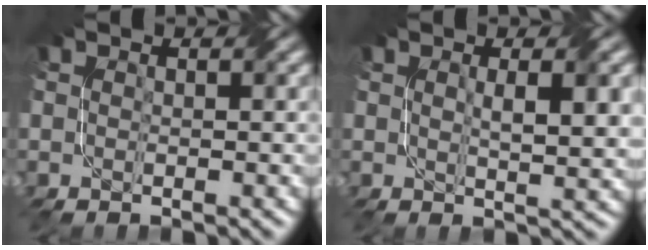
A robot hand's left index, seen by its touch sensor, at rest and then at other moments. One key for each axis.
{"total": 4.1, "fx": 1.0, "fy": 0.9, "fz": 3.9, "tx": -0.063, "ty": 0.002, "tz": 0.021}